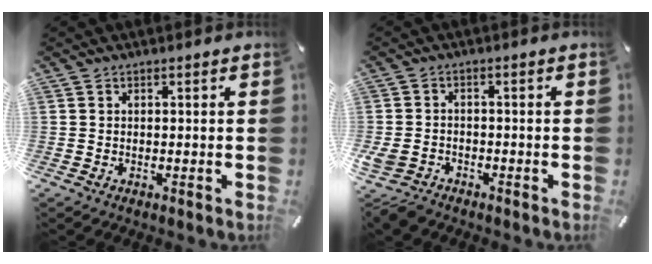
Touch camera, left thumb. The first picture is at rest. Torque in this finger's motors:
{"motor_torque": [0.26, 1.68, 0.27, 0.17, 0.36]}